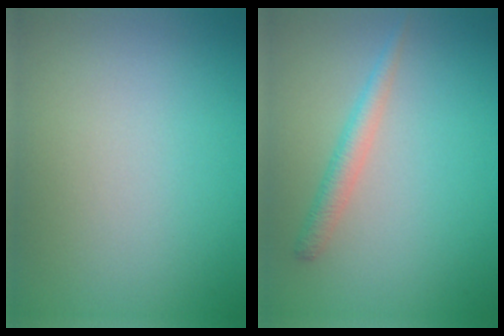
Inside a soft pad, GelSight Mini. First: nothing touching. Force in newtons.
{"total": 1.9, "press": 1.9, "slide": 0.0}